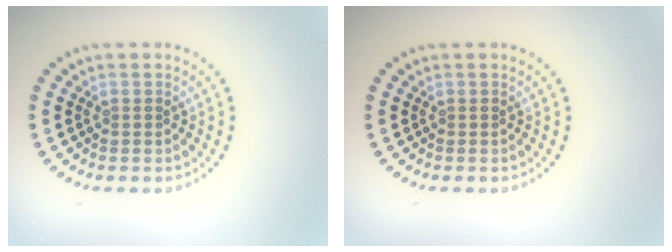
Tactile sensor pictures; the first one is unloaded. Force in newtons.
{"total": 0.0}